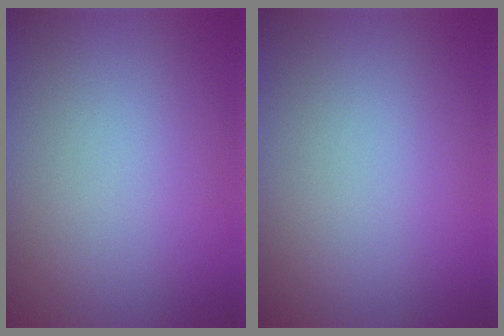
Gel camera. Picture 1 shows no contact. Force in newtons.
{"total": 0.0}